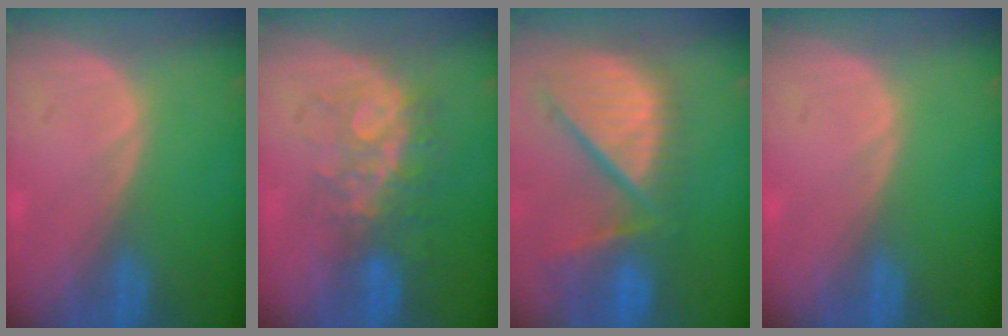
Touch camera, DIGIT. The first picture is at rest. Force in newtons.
{"total": 8.1, "press": 7.1, "slide": 3.9}
{"total": 12.5, "press": 10.7, "slide": 6.5}
{"total": 0.0}